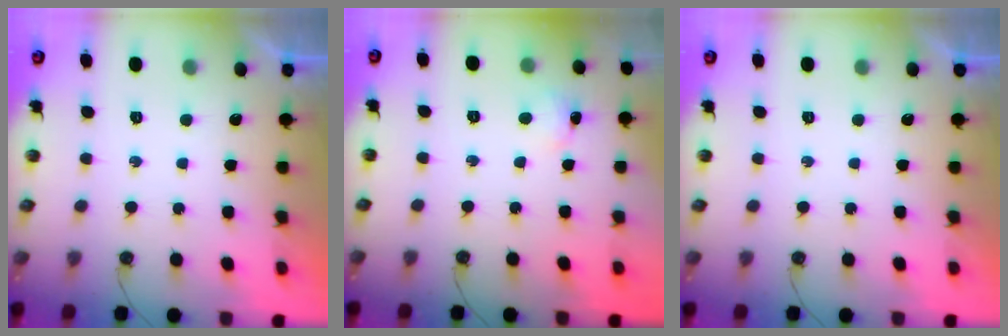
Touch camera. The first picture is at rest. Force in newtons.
{"total": 2.0, "press": 1.9, "slide": 0.4}
{"total": 0.0}